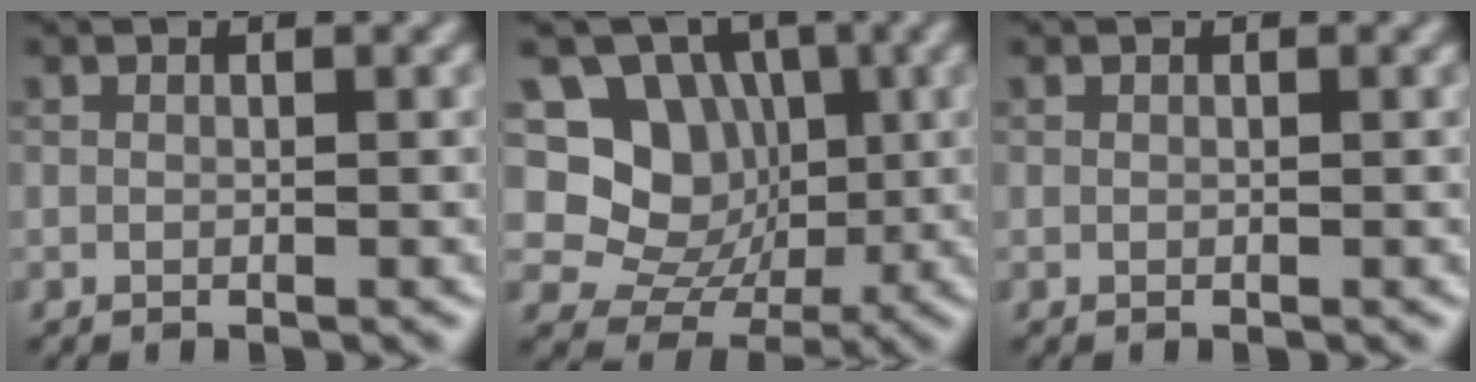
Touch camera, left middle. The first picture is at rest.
{"total": 9.5, "force": [2.2, 8.4, 4.0], "torque": [-0.067, 0.013, 0.012]}
{"total": 0.0}